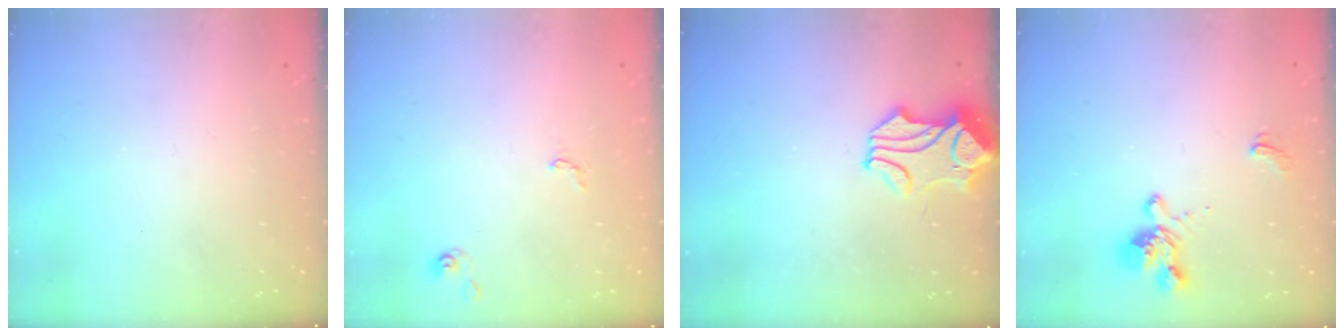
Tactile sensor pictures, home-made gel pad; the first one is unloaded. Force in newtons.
{"total": 1.9, "press": 1.9, "slide": 0.2}
{"total": 1.5, "press": 1.3, "slide": 0.8}
{"total": 1.4, "press": 0.2, "slide": 1.4}